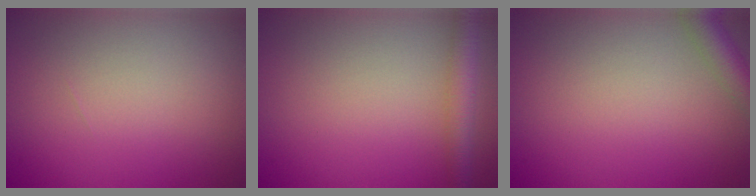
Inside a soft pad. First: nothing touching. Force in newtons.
{"total": 3.0, "press": 3.0, "slide": 0.1}
{"total": 2.9, "press": 2.9, "slide": 0.2}